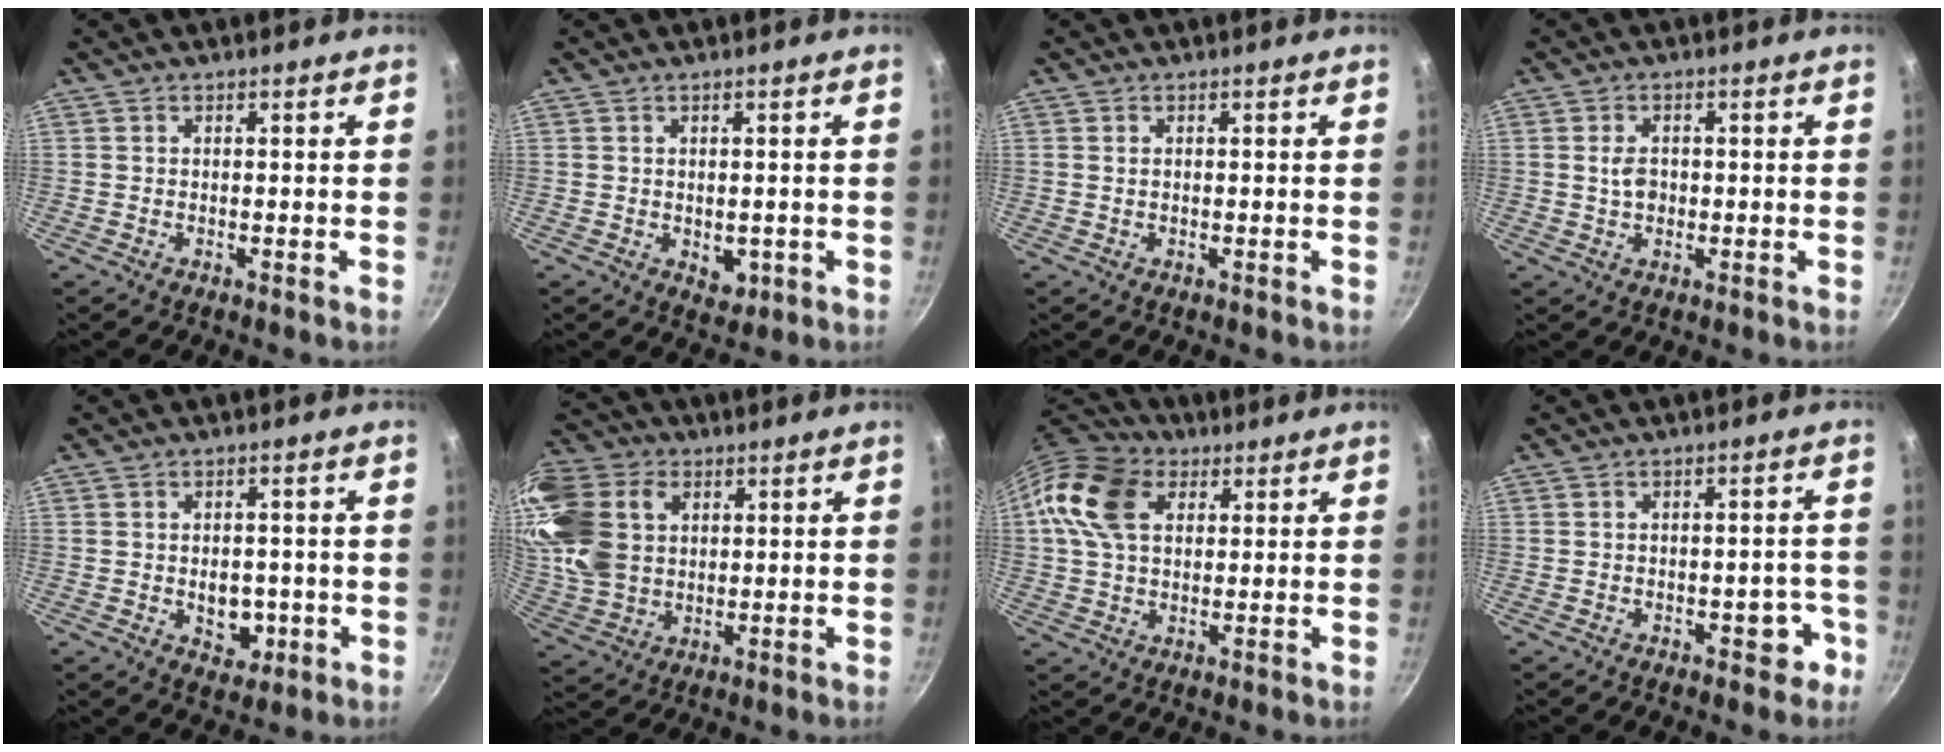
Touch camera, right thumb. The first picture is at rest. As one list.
[{"total": 3.2, "force": [-0.5, 2.3, 2.2], "torque": [-0.019, -0.001, -0.001]}, {"total": 0.7, "force": [0.2, 0.5, 0.5], "torque": [-0.007, 0.002, 0.004]}, {"total": 3.3, "force": [0.1, 2.4, 2.3], "torque": [-0.031, 0.004, 0.000]}, {"total": 5.9, "force": [-1.1, 4.3, 3.9], "torque": [-0.030, 0.004, -0.008]}, {"total": 18.4, "force": [4.4, 13.7, 11.5], "torque": [-0.224, 0.001, 0.087]}, {"total": 13.0, "force": [3.9, 9.0, 8.5], "torque": [-0.146, 0.010, 0.056]}, {"total": 4.4, "force": [-2.3, 2.7, 2.7], "torque": [0.002, 0.031, -0.021]}]